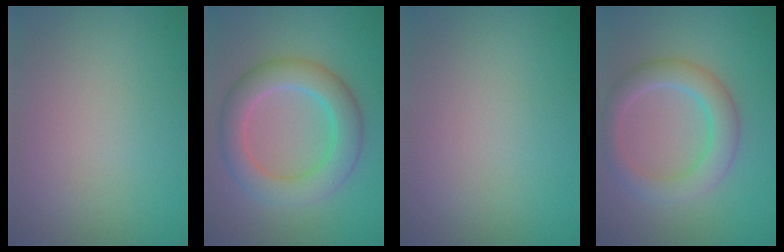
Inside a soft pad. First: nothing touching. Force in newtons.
{"total": 4.7, "press": 4.7, "slide": 0.5}
{"total": 0.0}
{"total": 4.5, "press": 4.5, "slide": 0.1}